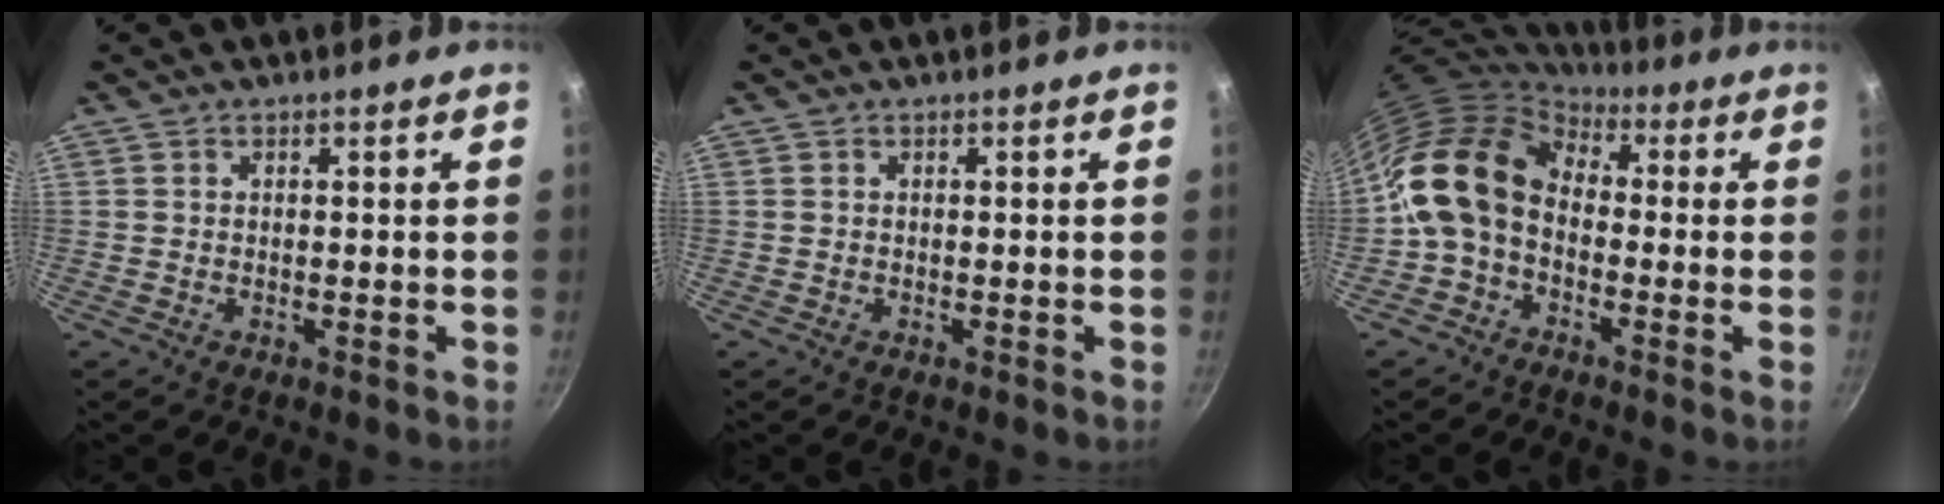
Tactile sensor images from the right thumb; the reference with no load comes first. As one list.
[{"total": 0.0}, {"total": 13.3, "force": [-0.3, 9.6, 9.1], "torque": [-0.148, 0.031, -0.025]}]